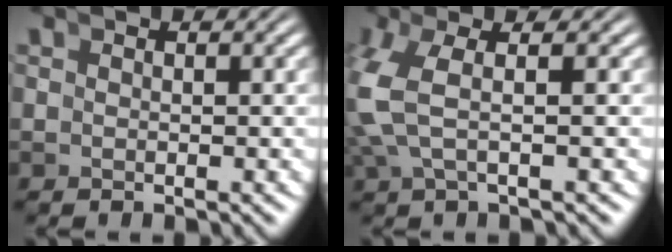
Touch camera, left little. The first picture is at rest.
{"total": 4.2, "force": [0.3, 2.0, 3.7], "torque": [-0.088, 0.010, 0.001]}